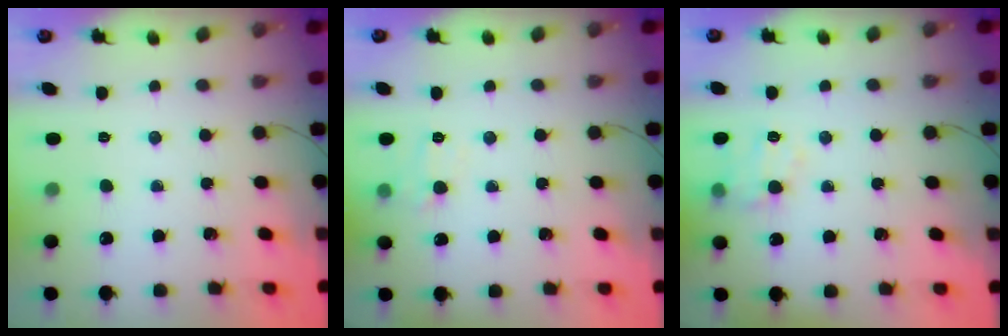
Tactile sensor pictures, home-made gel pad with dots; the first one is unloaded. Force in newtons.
{"total": 7.6, "press": 7.4, "slide": 1.7}
{"total": 10.3, "press": 10.2, "slide": 1.4}